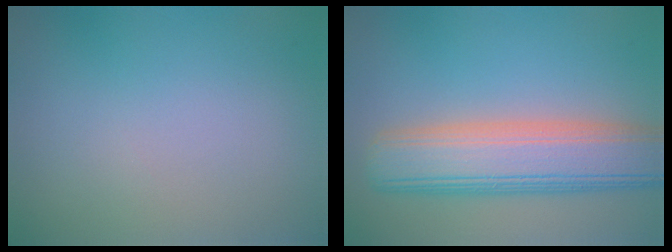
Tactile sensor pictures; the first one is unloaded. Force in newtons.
{"total": 9.2, "press": 9.1, "slide": 0.7}